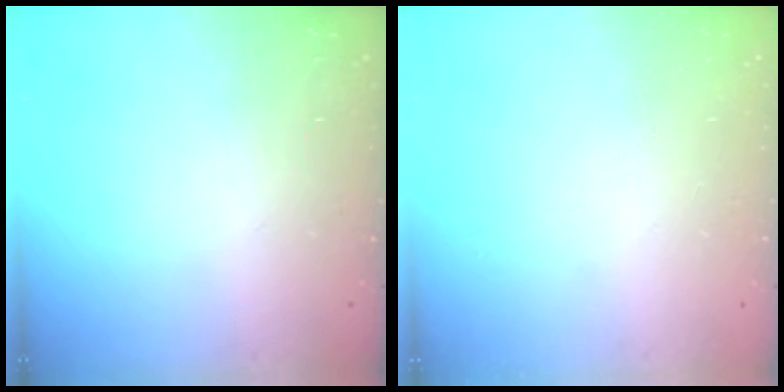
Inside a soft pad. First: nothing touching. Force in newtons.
{"total": 0.0}